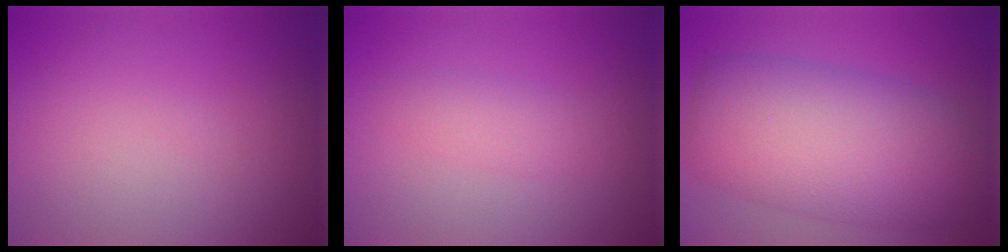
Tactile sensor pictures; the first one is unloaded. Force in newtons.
{"total": 1.7, "press": 1.7, "slide": 0.0}
{"total": 10.6, "press": 10.6, "slide": 0.3}